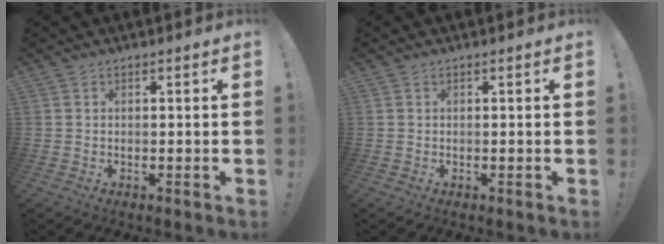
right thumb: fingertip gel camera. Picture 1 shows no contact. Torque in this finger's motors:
{"motor_torque": [0.09, -0.01, 0.14, -0.06, 0.02]}